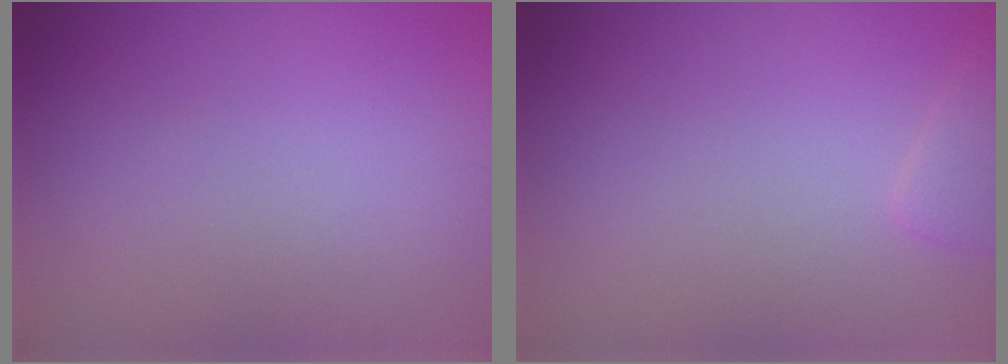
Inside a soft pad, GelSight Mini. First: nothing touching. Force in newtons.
{"total": 1.3, "press": 1.3, "slide": 0.1}